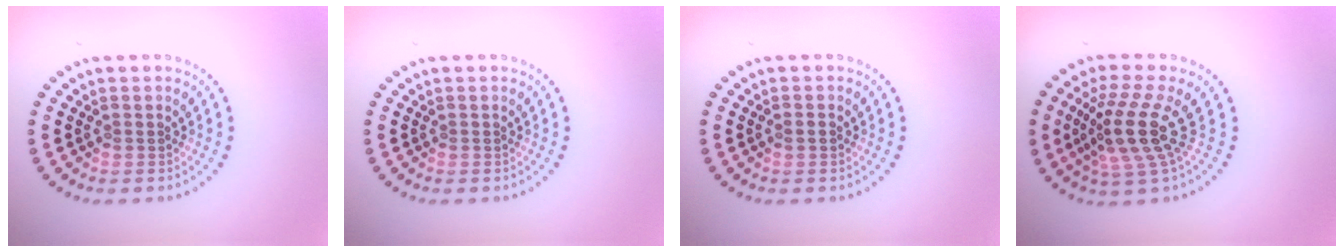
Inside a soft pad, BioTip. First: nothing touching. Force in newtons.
{"total": 0.0}
{"total": 0.9, "press": 0.9, "slide": 0.2}
{"total": 4.6, "press": 3.4, "slide": 3.1}